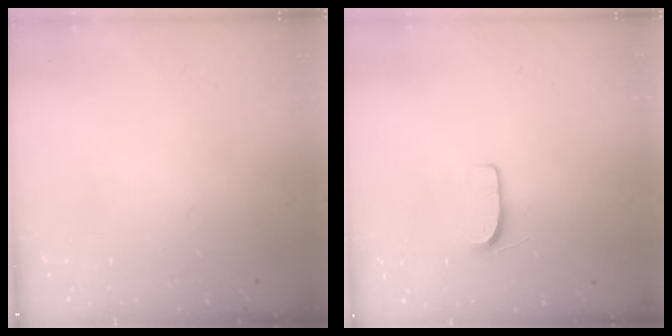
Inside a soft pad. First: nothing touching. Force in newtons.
{"total": 5.2, "press": 5.2, "slide": 0.5}